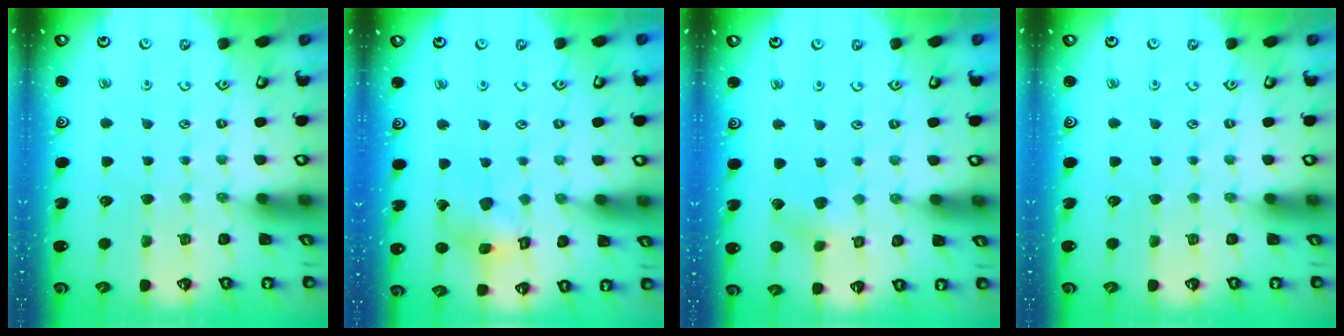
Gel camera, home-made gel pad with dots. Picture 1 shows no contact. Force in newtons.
{"total": 9.7, "press": 9.6, "slide": 1.1}
{"total": 5.0, "press": 4.9, "slide": 0.8}
{"total": 0.0}